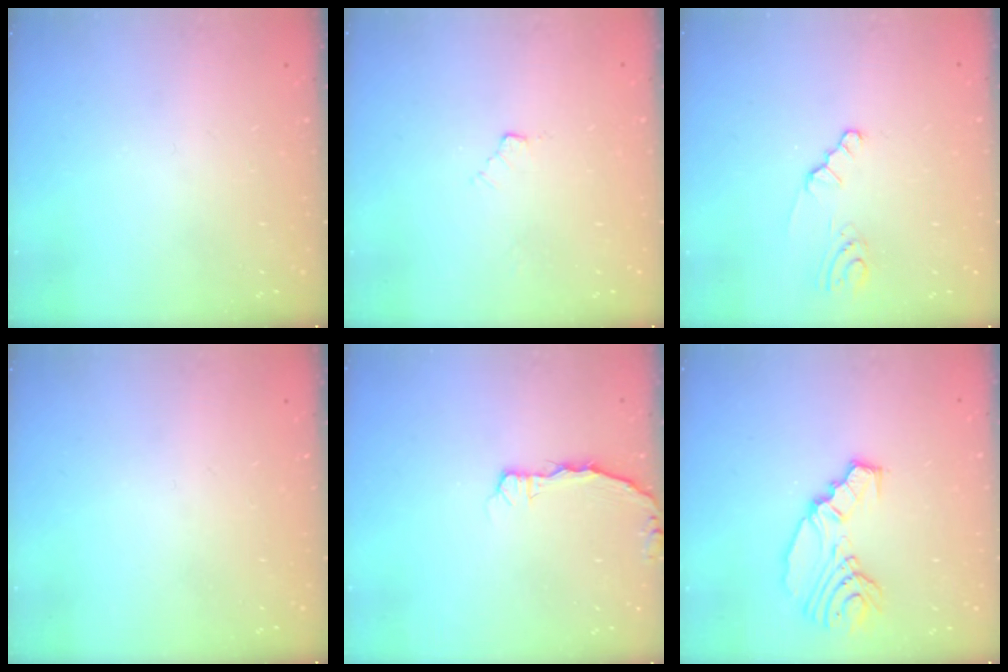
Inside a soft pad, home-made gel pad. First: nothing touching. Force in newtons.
{"total": 4.1, "press": 4.0, "slide": 0.6}
{"total": 2.1, "press": 2.1, "slide": 0.3}
{"total": 0.0}
{"total": 3.0, "press": 3.0, "slide": 0.3}
{"total": 11.8, "press": 11.2, "slide": 3.6}